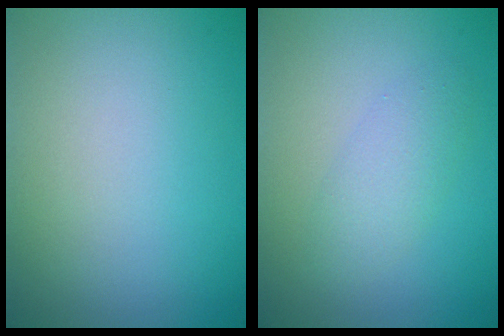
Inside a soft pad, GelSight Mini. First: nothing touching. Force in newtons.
{"total": 2.4, "press": 2.4, "slide": 0.1}